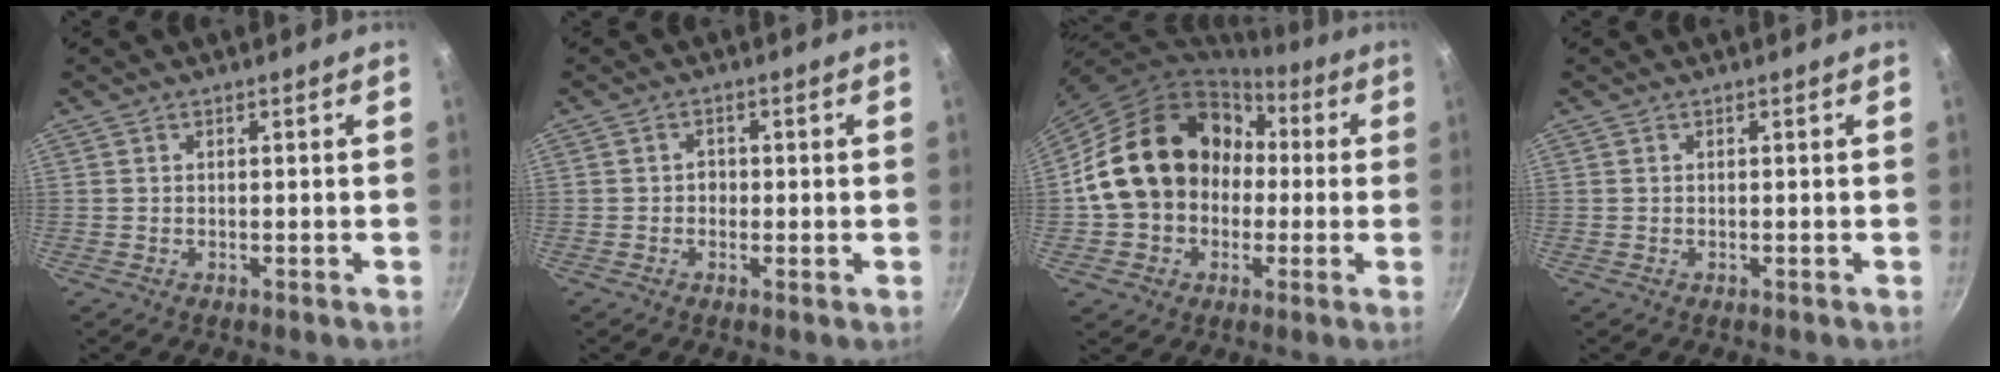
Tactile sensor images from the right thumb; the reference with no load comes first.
{"total": 1.8, "force": [-0.2, 1.5, 0.9], "torque": [-0.010, 0.000, -0.008]}
{"total": 19.9, "force": [0.5, 16.4, 11.2], "torque": [-0.165, 0.058, 0.014]}
{"total": 0.0}